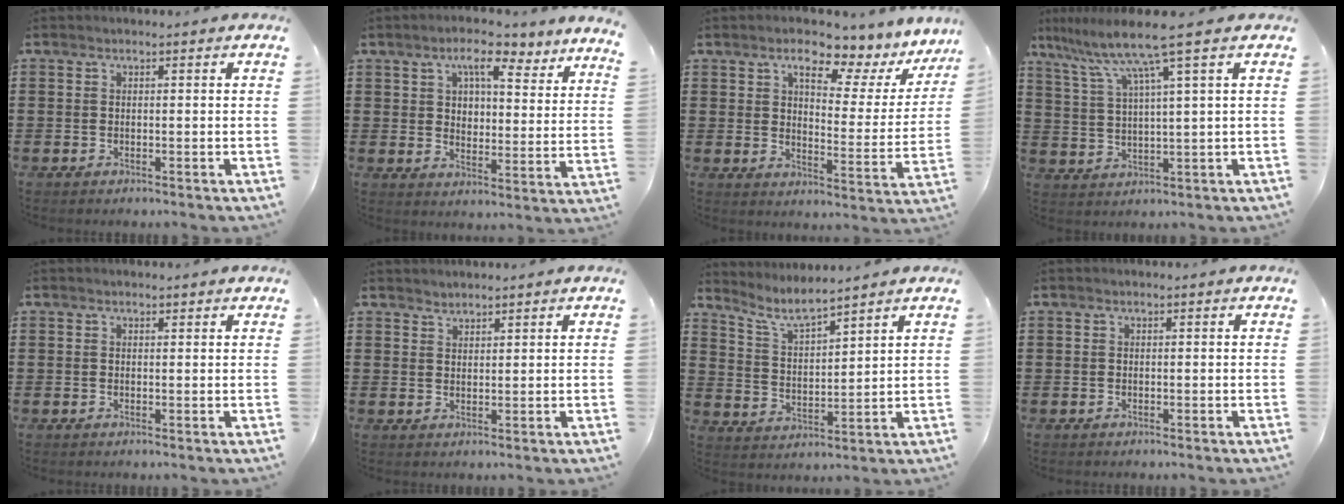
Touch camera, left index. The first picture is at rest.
{"total": 7.4, "force": [6.1, 2.1, 3.7], "torque": [-0.069, -0.026, 0.103]}
{"total": 8.0, "force": [5.9, 2.5, 4.7], "torque": [-0.075, -0.037, 0.091]}
{"total": 8.0, "force": [5.0, -0.5, 6.3], "torque": [-0.147, -0.023, 0.078]}
{"total": 0.6, "force": [0.5, 0.3, 0.2], "torque": [0.004, 0.000, 0.008]}
{"total": 1.7, "force": [1.6, 0.3, -0.3], "torque": [0.003, 0.001, 0.034]}
{"total": 6.0, "force": [5.4, 0.3, 2.6], "torque": [-0.069, -0.023, 0.096]}
{"total": 0.0}